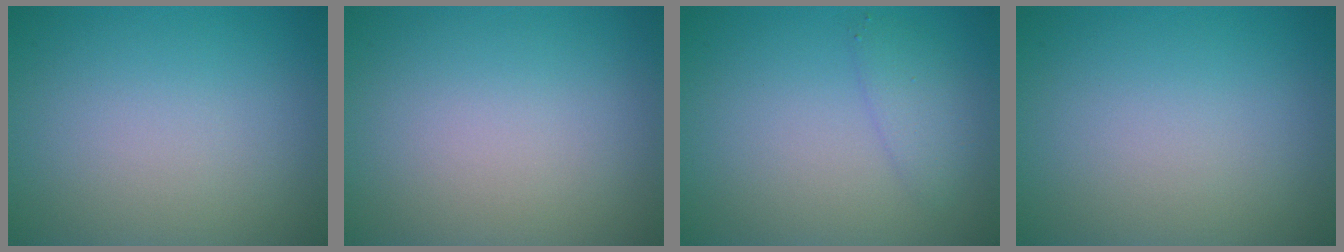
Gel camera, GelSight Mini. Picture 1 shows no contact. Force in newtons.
{"total": 0.0}
{"total": 1.8, "press": 1.8, "slide": 0.1}
{"total": 0.0}